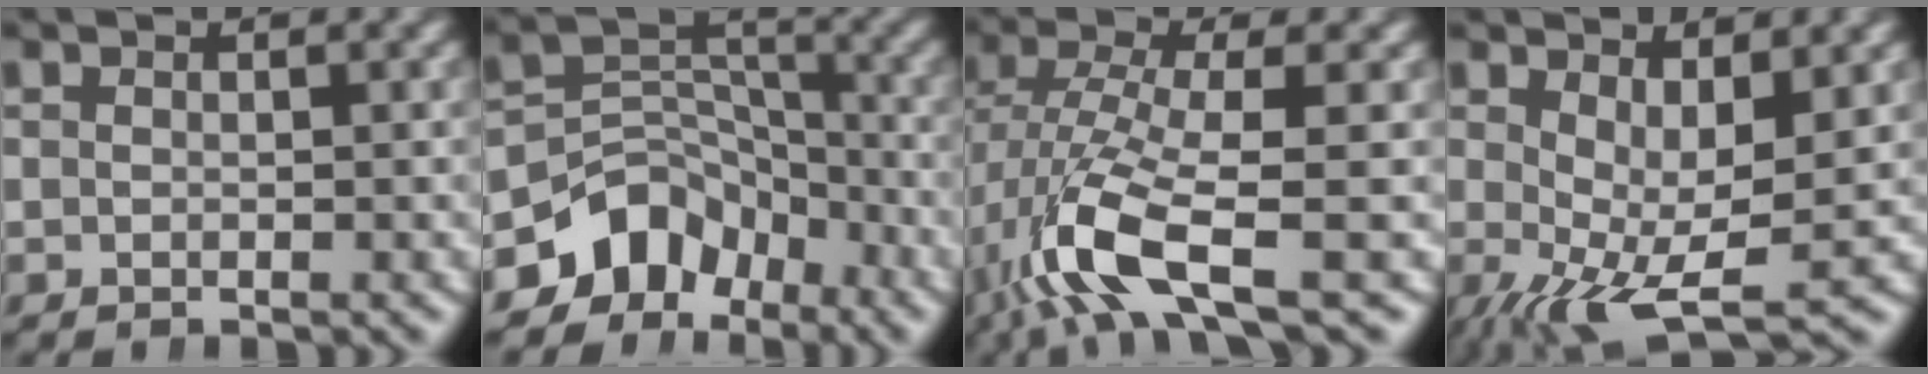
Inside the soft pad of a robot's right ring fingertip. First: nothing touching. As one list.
[{"total": 9.7, "force": [-4.1, 7.6, 4.3], "torque": [-0.066, -0.020, -0.071]}, {"total": 7.5, "force": [-2.2, 3.2, 6.4], "torque": [-0.143, -0.036, -0.020]}, {"total": 6.0, "force": [-2.8, 2.1, 4.9], "torque": [-0.102, -0.052, -0.016]}]